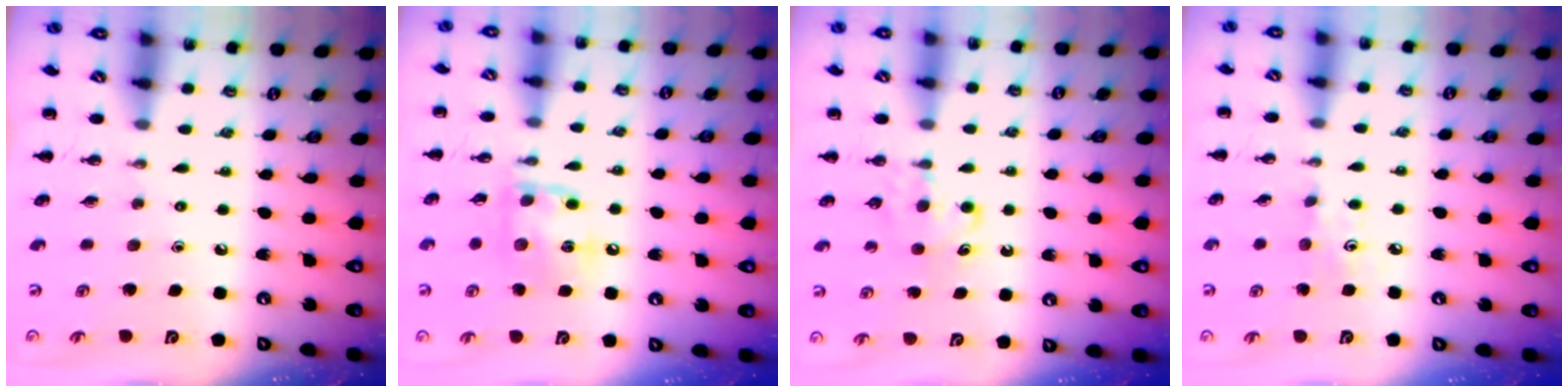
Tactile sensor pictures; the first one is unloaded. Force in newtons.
{"total": 11.7, "press": 11.6, "slide": 1.1}
{"total": 5.1, "press": 4.8, "slide": 1.6}
{"total": 4.4, "press": 4.1, "slide": 1.4}